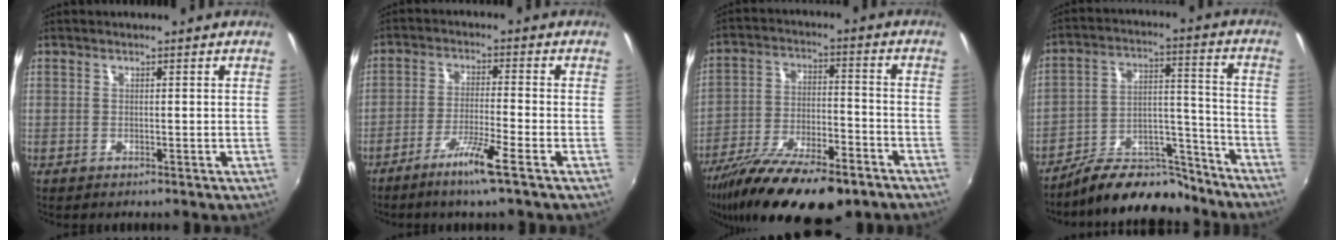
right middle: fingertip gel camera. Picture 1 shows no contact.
{"total": 6.5, "force": [-4.4, -0.6, 4.8], "torque": [-0.107, -0.006, -0.084]}
{"total": 21.0, "force": [-15.2, 6.6, 12.9], "torque": [-0.241, -0.047, -0.244]}
{"total": 16.5, "force": [-14.1, 5.8, 6.2], "torque": [-0.107, 0.032, -0.207]}